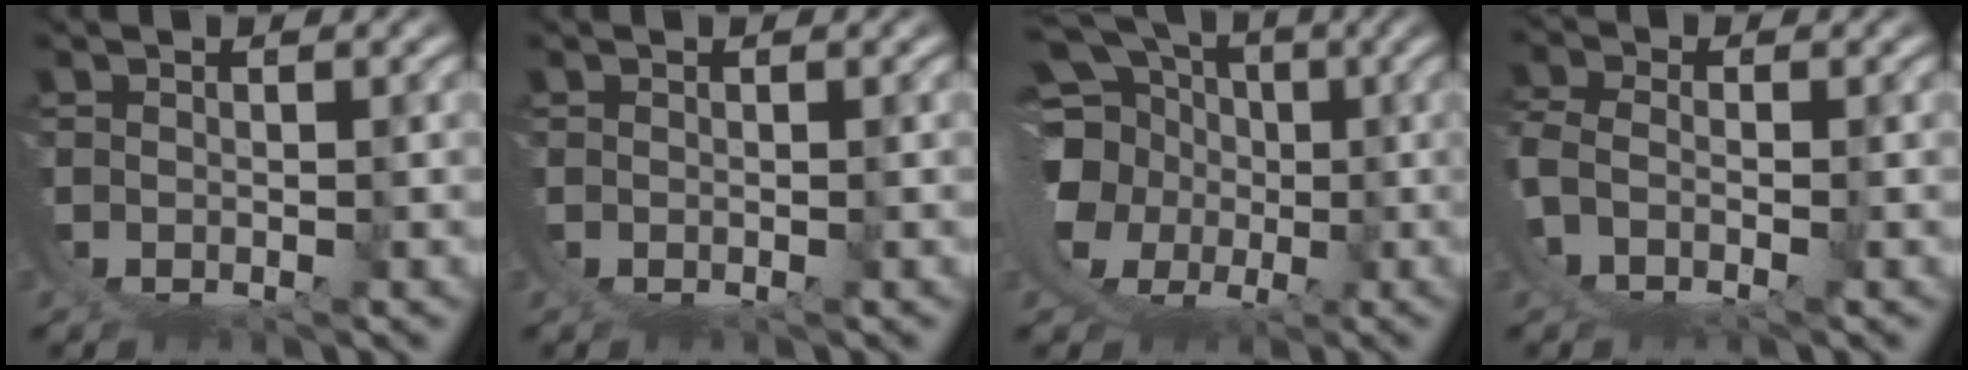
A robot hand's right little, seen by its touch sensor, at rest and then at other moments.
{"total": 0.0}
{"total": 16.0, "force": [1.7, 13.6, 8.3], "torque": [-0.169, -0.039, 0.017]}
{"total": 2.7, "force": [-1.1, 0.8, 2.3], "torque": [-0.057, -0.014, -0.013]}